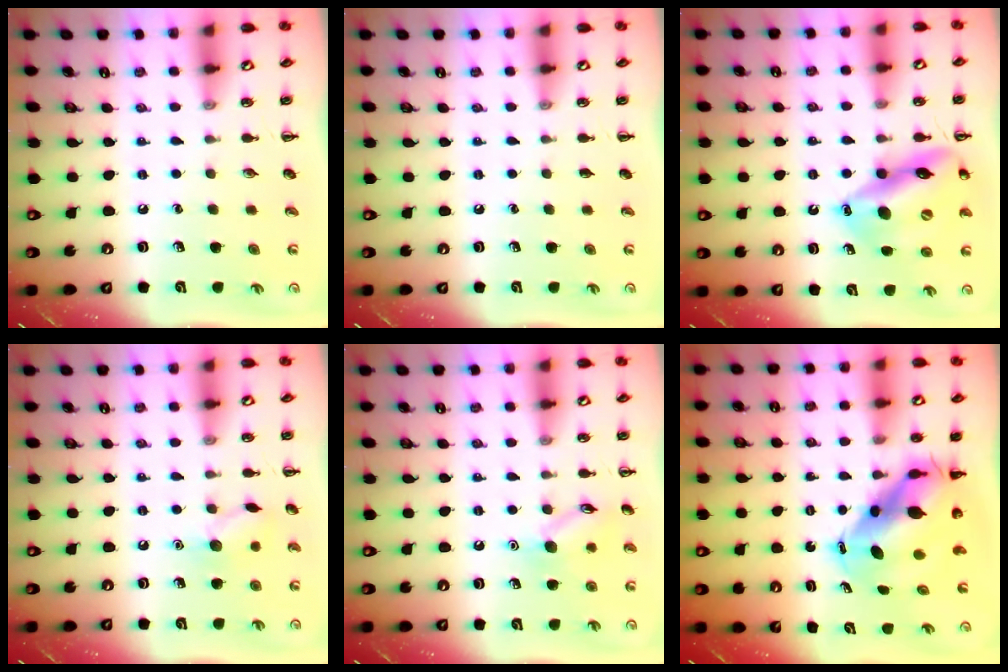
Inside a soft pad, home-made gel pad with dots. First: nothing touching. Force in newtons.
{"total": 0.0}
{"total": 17.5, "press": 17.1, "slide": 3.6}
{"total": 8.3, "press": 8.2, "slide": 1.1}
{"total": 9.8, "press": 9.8, "slide": 0.6}
{"total": 10.0, "press": 9.7, "slide": 2.6}